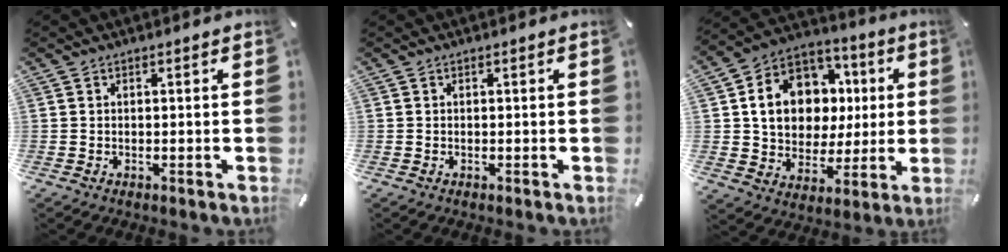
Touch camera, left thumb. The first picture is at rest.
{"total": 0.0}
{"total": 14.8, "force": [1.9, 12.5, 7.8], "torque": [-0.136, -0.004, 0.043]}